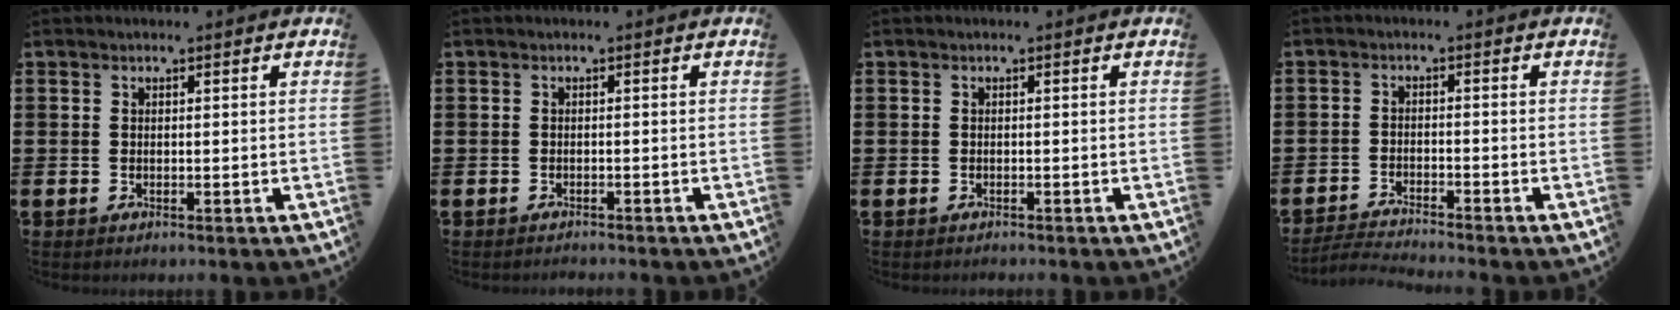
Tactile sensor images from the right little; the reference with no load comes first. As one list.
[{"total": 0.6, "force": [-0.6, 0.0, 0.0], "torque": [-0.001, -0.001, -0.012]}, {"total": 0.0}, {"total": 2.4, "force": [-2.3, -0.2, 0.3], "torque": [-0.006, 0.003, -0.048]}]